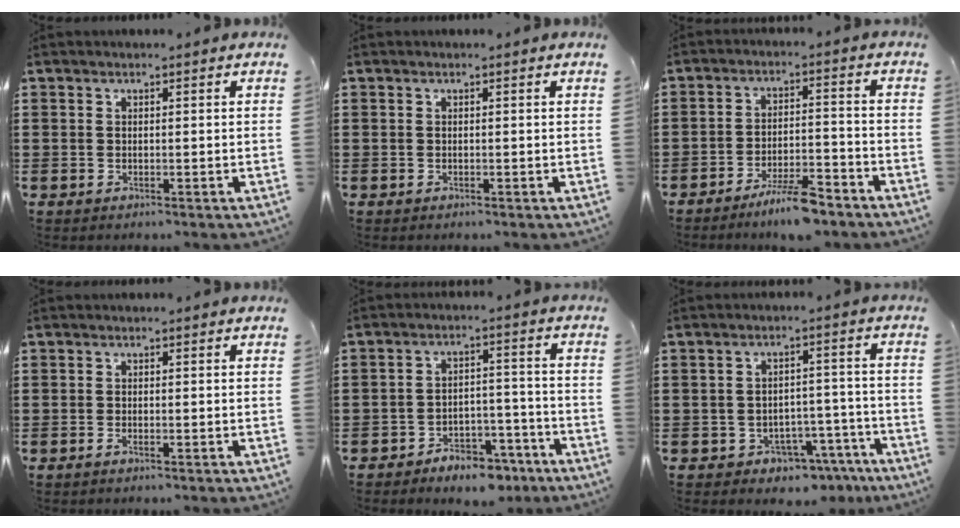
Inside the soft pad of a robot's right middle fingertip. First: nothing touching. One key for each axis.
{"total": 0.0}
{"total": 6.2, "fx": -5.1, "fy": 0.8, "fz": 3.4, "tx": -0.066, "ty": -0.001, "tz": -0.094}
{"total": 0.7, "fx": -0.5, "fy": 0.0, "fz": 0.5, "tx": -0.009, "ty": -0.003, "tz": -0.009}
{"total": 5.4, "fx": -5.0, "fy": 1.5, "fz": 1.2, "tx": -0.016, "ty": 0.017, "tz": -0.098}
{"total": 3.9, "fx": -3.6, "fy": 1.5, "fz": 0.7, "tx": -0.017, "ty": 0.012, "tz": -0.073}